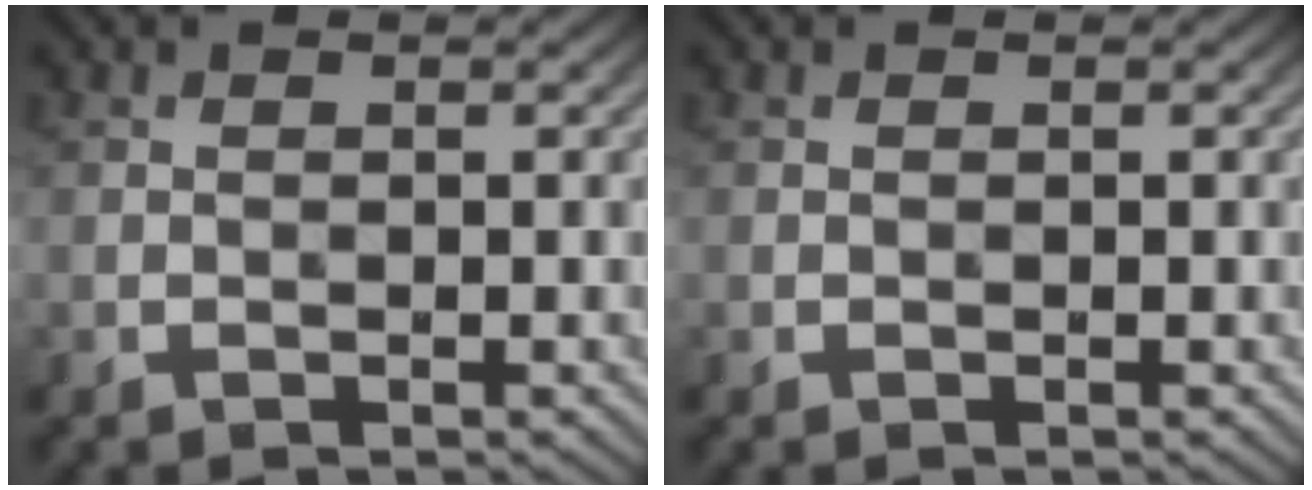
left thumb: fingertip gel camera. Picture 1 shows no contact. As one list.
[{"total": 0.0}]